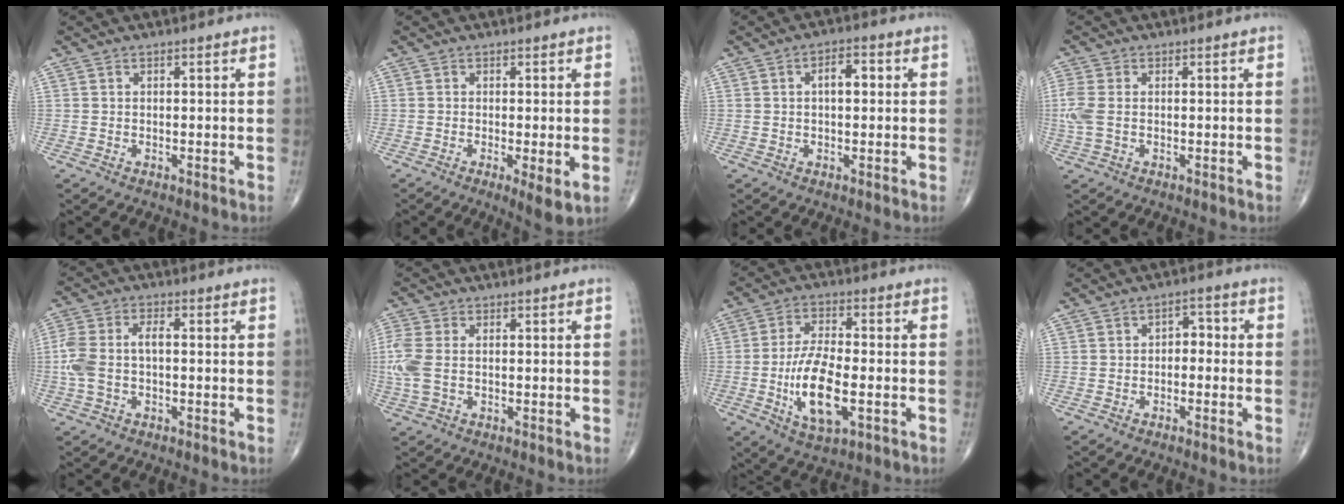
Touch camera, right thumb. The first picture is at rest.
{"total": 4.2, "force": [-0.9, 0.9, 4.0], "torque": [-0.070, -0.016, -0.017]}
{"total": 4.2, "force": [0.7, 2.1, 3.5], "torque": [-0.050, 0.011, 0.007]}
{"total": 4.5, "force": [-0.2, 2.7, 3.6], "torque": [-0.116, 0.002, -0.004]}
{"total": 8.0, "force": [-0.6, 4.3, 6.8], "torque": [-0.174, 0.025, -0.014]}
{"total": 6.2, "force": [-0.2, 3.7, 5.0], "torque": [-0.154, 0.007, -0.004]}
{"total": 12.2, "force": [-2.9, 4.9, 10.8], "torque": [-0.201, 0.005, -0.049]}
{"total": 3.1, "force": [-0.6, 2.2, 2.2], "torque": [-0.015, 0.020, -0.020]}